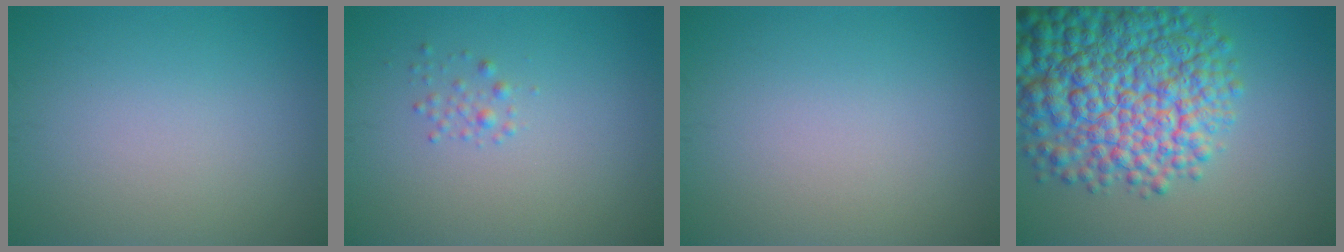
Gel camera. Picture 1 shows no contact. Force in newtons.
{"total": 0.9, "press": 0.9, "slide": 0.1}
{"total": 0.0}
{"total": 12.6, "press": 12.5, "slide": 0.4}